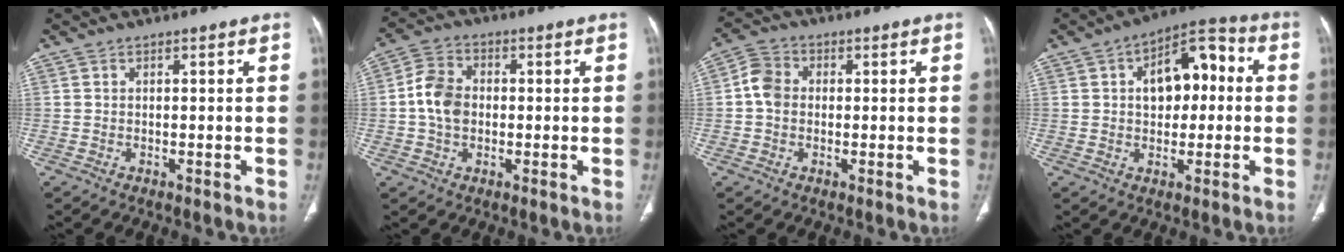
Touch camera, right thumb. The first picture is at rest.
{"total": 7.7, "force": [-0.3, 5.8, 5.1], "torque": [-0.091, 0.017, -0.013]}
{"total": 5.3, "force": [-0.1, 4.4, 2.9], "torque": [-0.049, 0.015, -0.011]}
{"total": 12.5, "force": [1.6, 7.7, 9.8], "torque": [-0.109, 0.035, 0.017]}